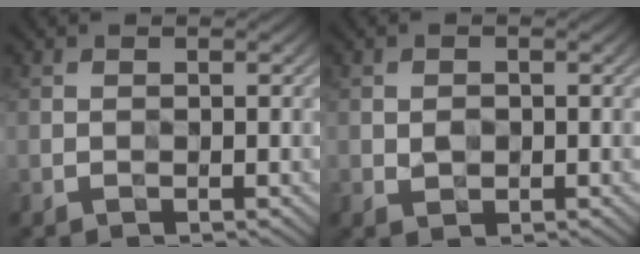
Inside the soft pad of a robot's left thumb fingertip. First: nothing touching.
{"total": 0.8, "force": [0.1, 0.7, 0.4], "torque": [-0.011, -0.001, -0.001]}